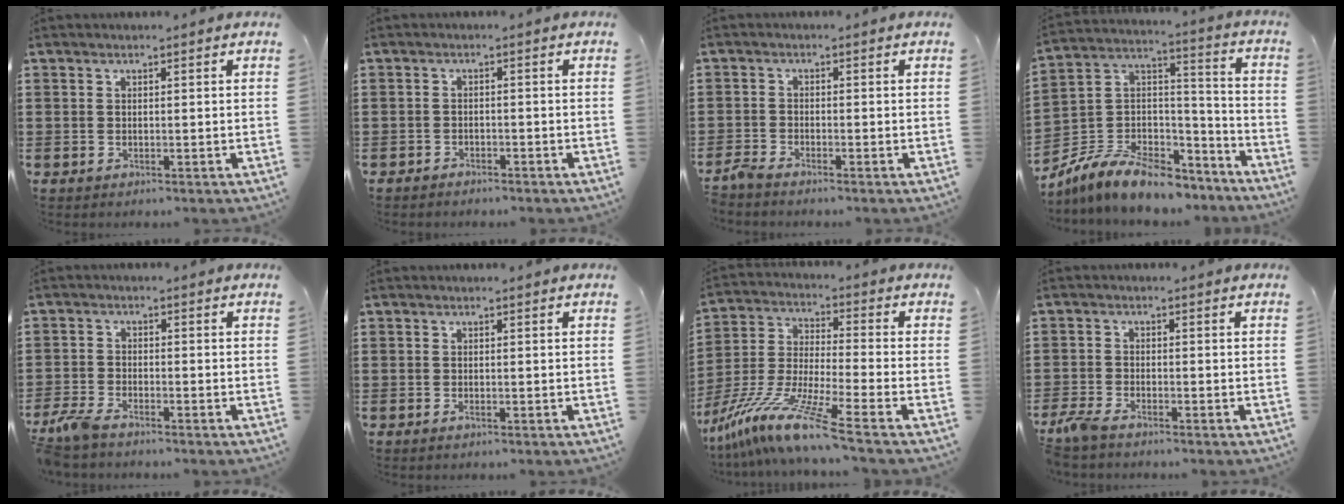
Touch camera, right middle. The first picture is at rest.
{"total": 1.6, "force": [-1.5, 0.3, -0.1], "torque": [-0.004, 0.001, -0.034]}
{"total": 1.9, "force": [-1.8, 0.0, 0.6], "torque": [-0.028, -0.003, -0.041]}
{"total": 9.1, "force": [-7.7, 2.9, 3.8], "torque": [-0.090, 0.009, -0.157]}
{"total": 3.9, "force": [-3.4, 0.7, 1.8], "torque": [-0.059, -0.008, -0.073]}
{"total": 0.6, "force": [-0.4, 0.2, 0.4], "torque": [-0.008, -0.006, -0.006]}
{"total": 11.1, "force": [-8.7, -0.4, 6.9], "torque": [-0.151, -0.011, -0.177]}
{"total": 3.1, "force": [-2.6, 0.5, 1.7], "torque": [-0.049, -0.006, -0.056]}